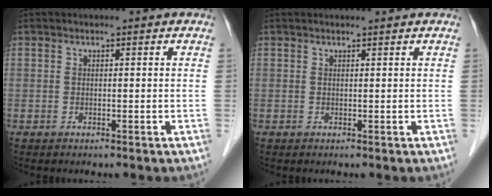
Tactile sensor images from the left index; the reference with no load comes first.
{"total": 1.0, "force": [1.0, -0.1, 0.3], "torque": [-0.006, 0.006, 0.017]}